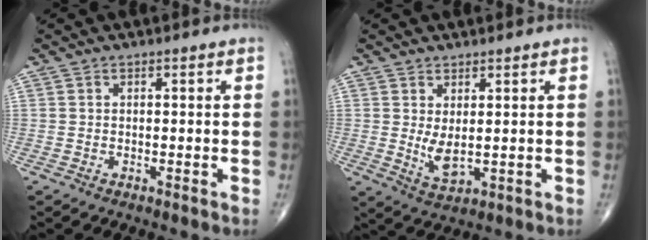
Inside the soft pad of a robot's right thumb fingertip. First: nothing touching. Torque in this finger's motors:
{"motor_torque": [-0.18, 0.32, 0.44, 0.06, 0.04]}